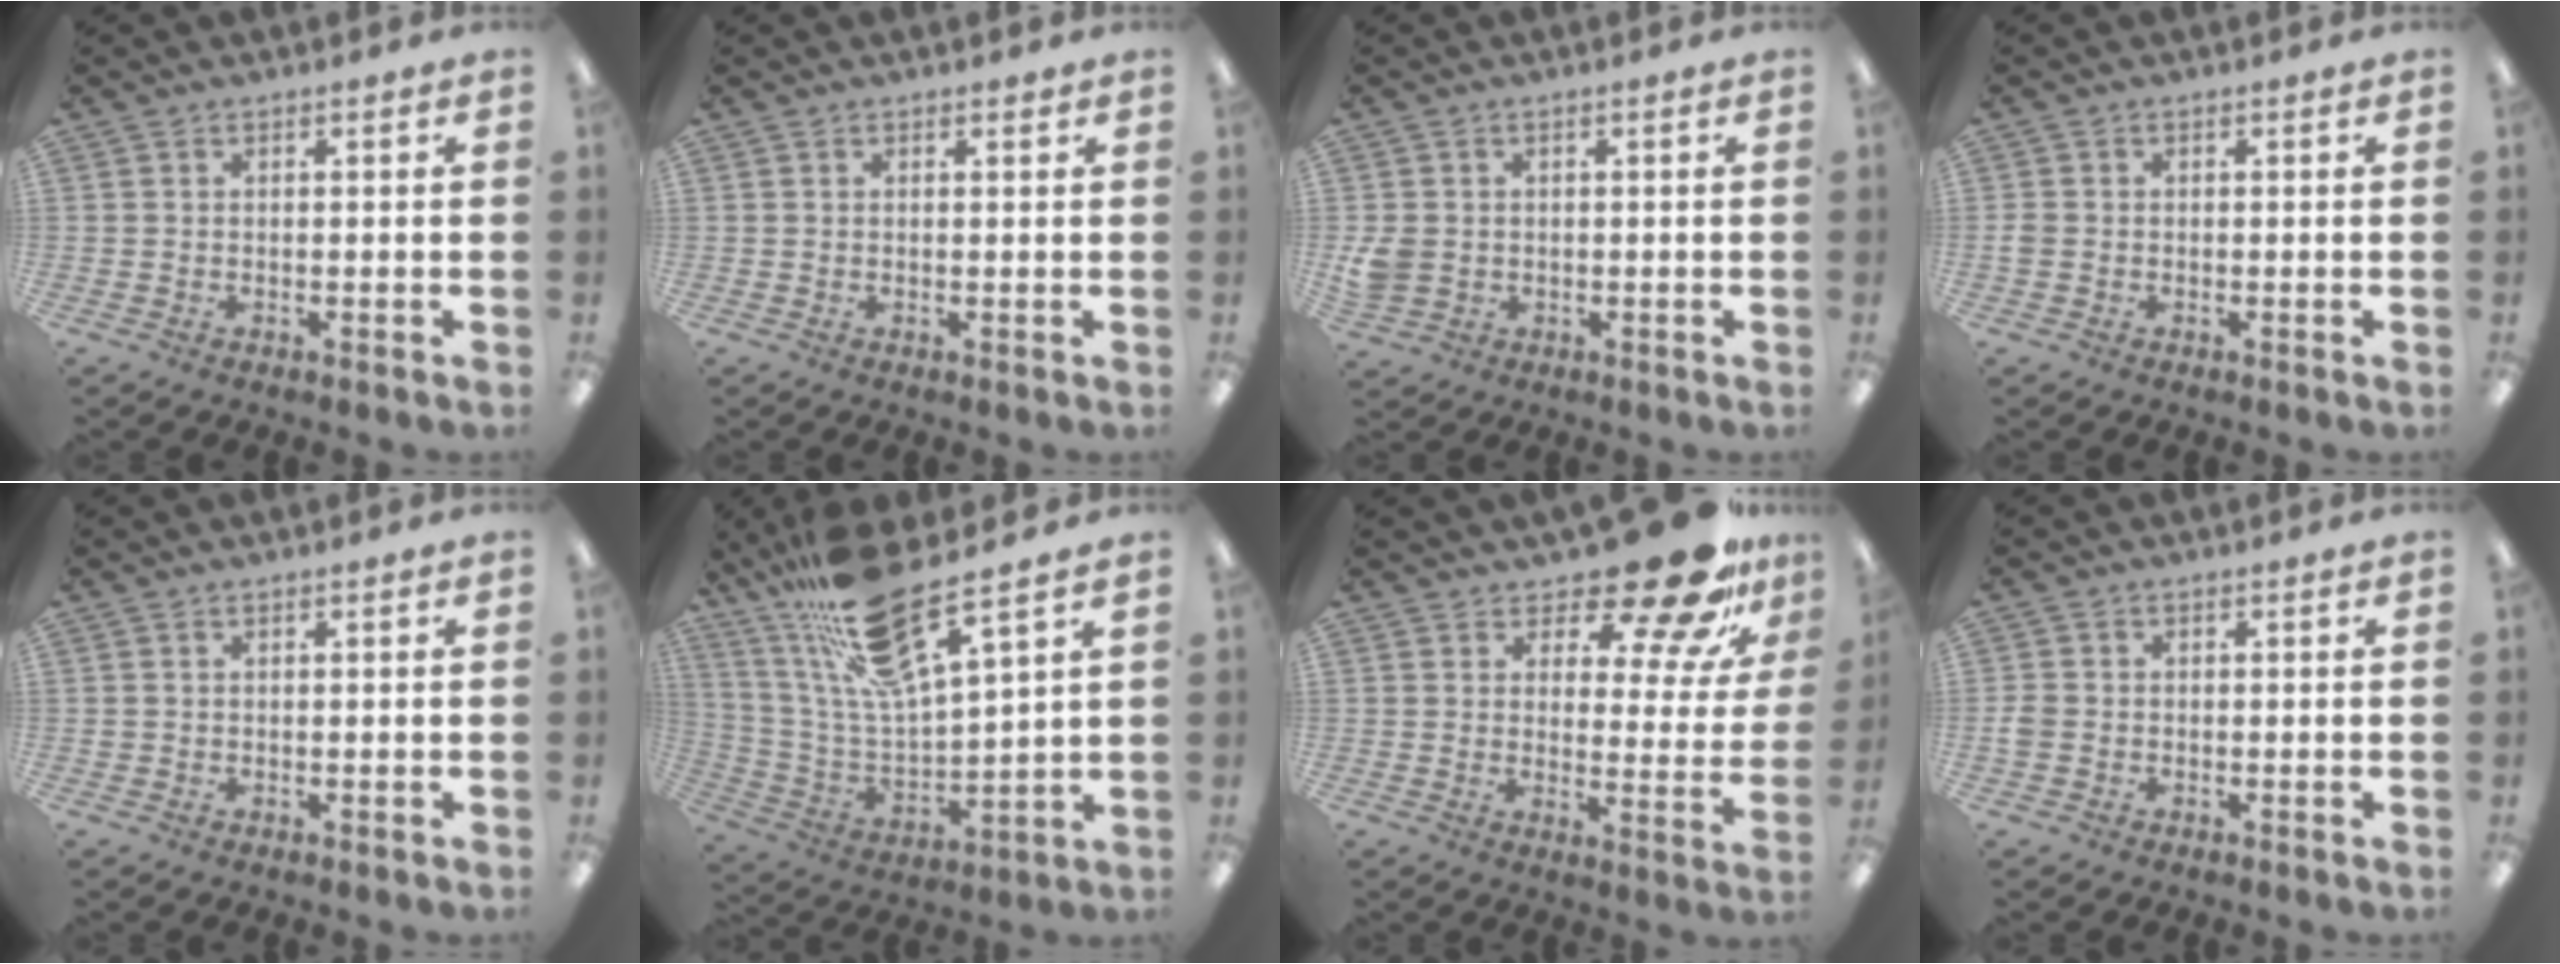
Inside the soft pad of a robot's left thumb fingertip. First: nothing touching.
{"total": 0.7, "force": [0.6, 0.2, 0.3], "torque": [-0.008, 0.001, 0.011]}
{"total": 4.2, "force": [0.1, 3.7, 2.1], "torque": [-0.037, 0.002, 0.004]}
{"total": 1.2, "force": [-0.3, 1.0, 0.7], "torque": [-0.011, 0.003, -0.005]}
{"total": 0.5, "force": [0.3, 0.4, 0.2], "torque": [-0.005, 0.005, 0.003]}
{"total": 20.3, "force": [14.8, 4.6, 13.1], "torque": [-0.268, -0.082, 0.253]}
{"total": 17.6, "force": [13.7, 5.4, 9.6], "torque": [-0.140, -0.096, 0.228]}
{"total": 2.0, "force": [-0.4, 1.7, 1.0], "torque": [-0.017, 0.004, -0.007]}